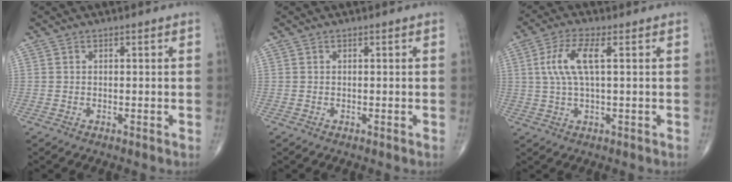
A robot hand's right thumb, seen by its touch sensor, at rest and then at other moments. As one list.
[{"total": 0.0}, {"total": 7.4, "force": [1.6, 2.1, 6.9], "torque": [-0.165, 0.012, 0.035]}]